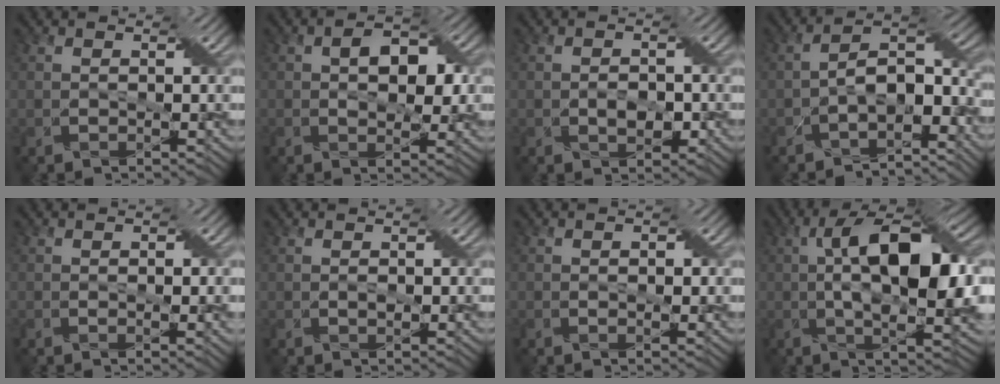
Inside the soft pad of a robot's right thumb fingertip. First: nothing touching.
{"total": 5.1, "force": [0.6, 2.8, 4.2], "torque": [-0.064, 0.000, 0.004]}
{"total": 2.3, "force": [-0.8, 1.4, 1.6], "torque": [-0.025, -0.003, -0.015]}
{"total": 8.1, "force": [-4.6, 4.0, 5.4], "torque": [-0.077, -0.004, -0.085]}
{"total": 2.2, "force": [0.0, 0.9, 2.0], "torque": [-0.027, -0.003, -0.001]}
{"total": 0.6, "force": [-0.1, 0.3, 0.5], "torque": [-0.008, -0.002, -0.003]}
{"total": 1.3, "force": [-0.1, 0.7, 1.1], "torque": [-0.014, -0.001, -0.003]}
{"total": 14.6, "force": [1.1, 5.5, 13.5], "torque": [-0.220, 0.009, 0.010]}